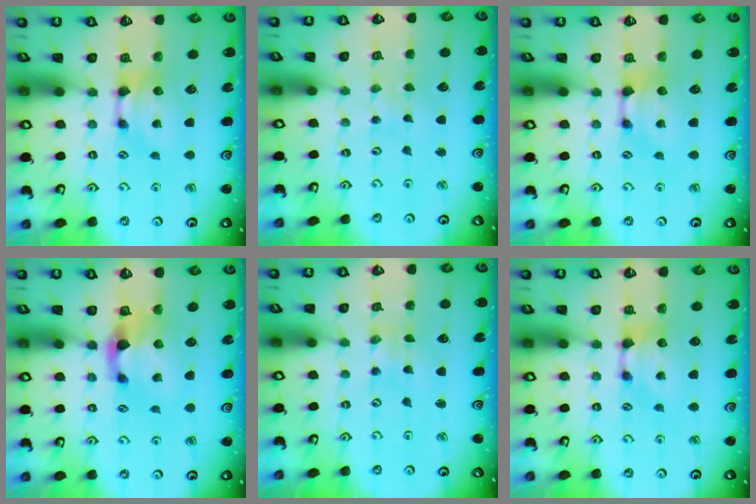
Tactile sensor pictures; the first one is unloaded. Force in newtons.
{"total": 6.1, "press": 6.1, "slide": 0.2}
{"total": 0.0}
{"total": 2.2, "press": 1.8, "slide": 1.3}
{"total": 5.4, "press": 5.4, "slide": 0.3}
{"total": 0.0}